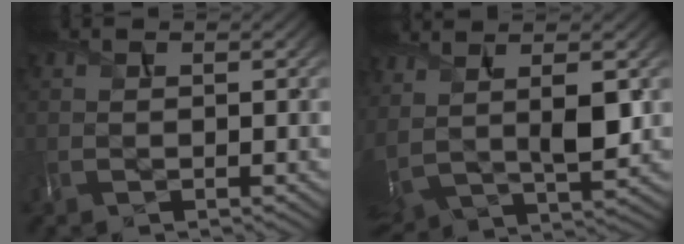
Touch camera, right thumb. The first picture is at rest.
{"total": 7.5, "force": [2.7, 3.1, 6.2], "torque": [-0.166, -0.002, 0.063]}